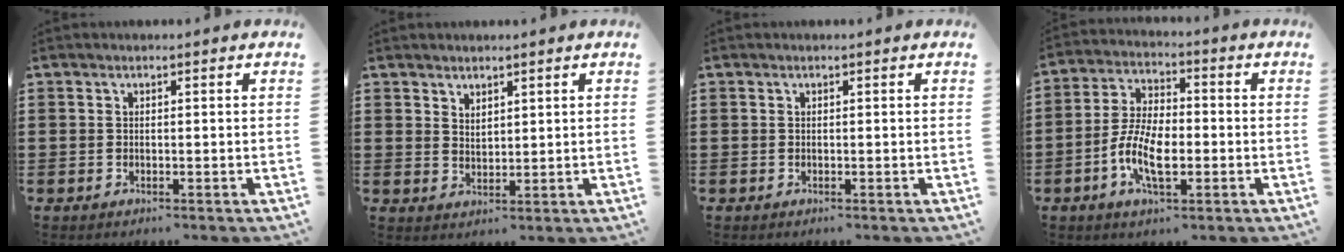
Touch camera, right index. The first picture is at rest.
{"total": 2.0, "force": [1.9, 0.8, 0.0], "torque": [-0.003, 0.004, 0.038]}
{"total": 0.0}
{"total": 8.3, "force": [-2.7, 3.8, 6.9], "torque": [-0.164, -0.007, -0.057]}